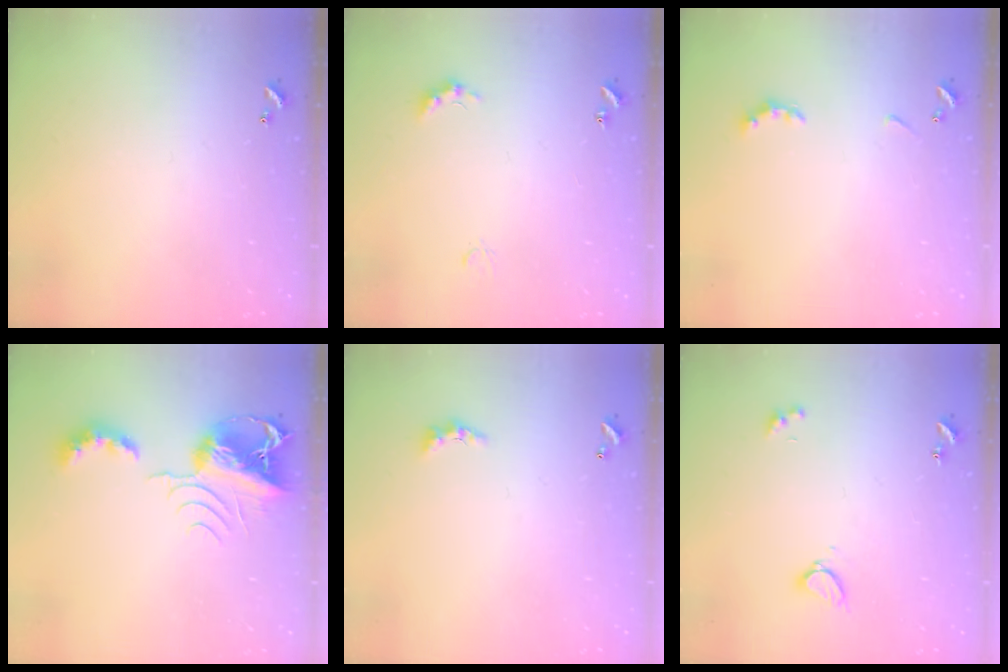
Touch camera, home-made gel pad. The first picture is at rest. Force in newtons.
{"total": 2.8, "press": 2.7, "slide": 0.6}
{"total": 2.9, "press": 2.8, "slide": 0.6}
{"total": 9.4, "press": 9.3, "slide": 1.2}
{"total": 2.2, "press": 2.2, "slide": 0.6}
{"total": 3.1, "press": 3.1, "slide": 0.3}